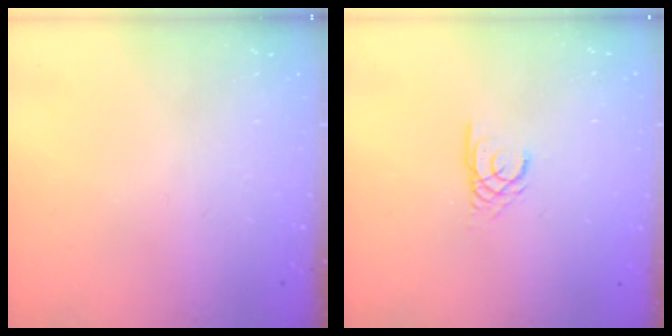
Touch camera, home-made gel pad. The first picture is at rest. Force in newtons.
{"total": 2.4, "press": 2.4, "slide": 0.2}